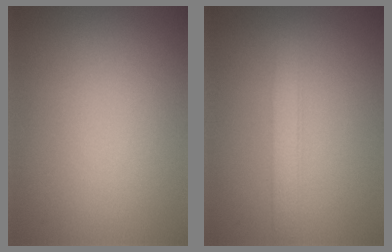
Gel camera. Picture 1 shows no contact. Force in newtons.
{"total": 1.9, "press": 1.9, "slide": 0.0}